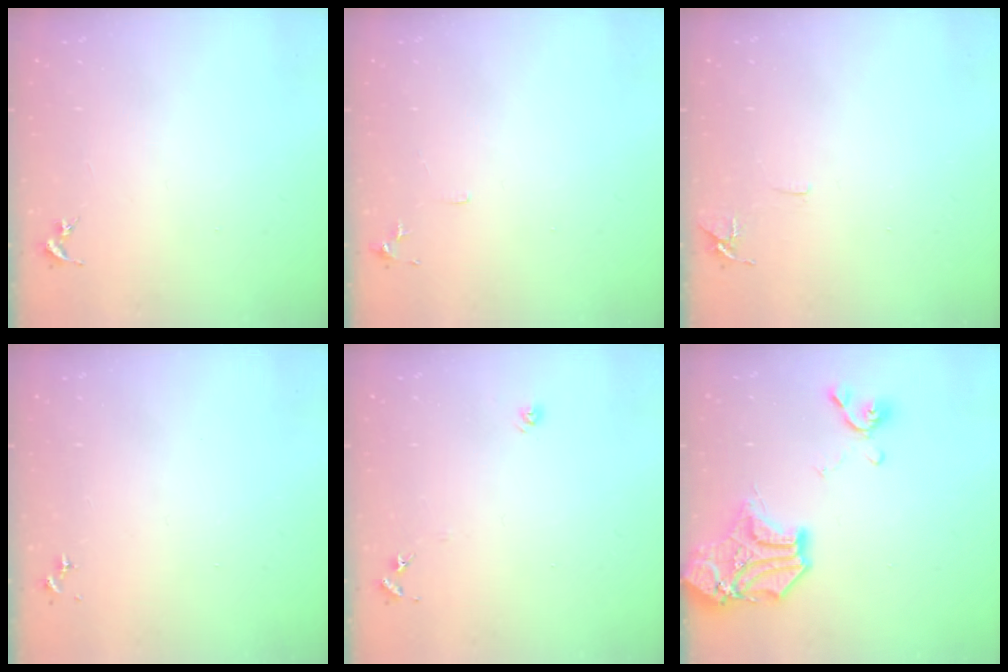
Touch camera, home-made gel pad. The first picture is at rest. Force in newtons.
{"total": 5.7, "press": 5.6, "slide": 0.6}
{"total": 6.5, "press": 6.4, "slide": 0.7}
{"total": 0.0}
{"total": 5.9, "press": 5.9, "slide": 0.5}
{"total": 17.6, "press": 17.6, "slide": 1.5}